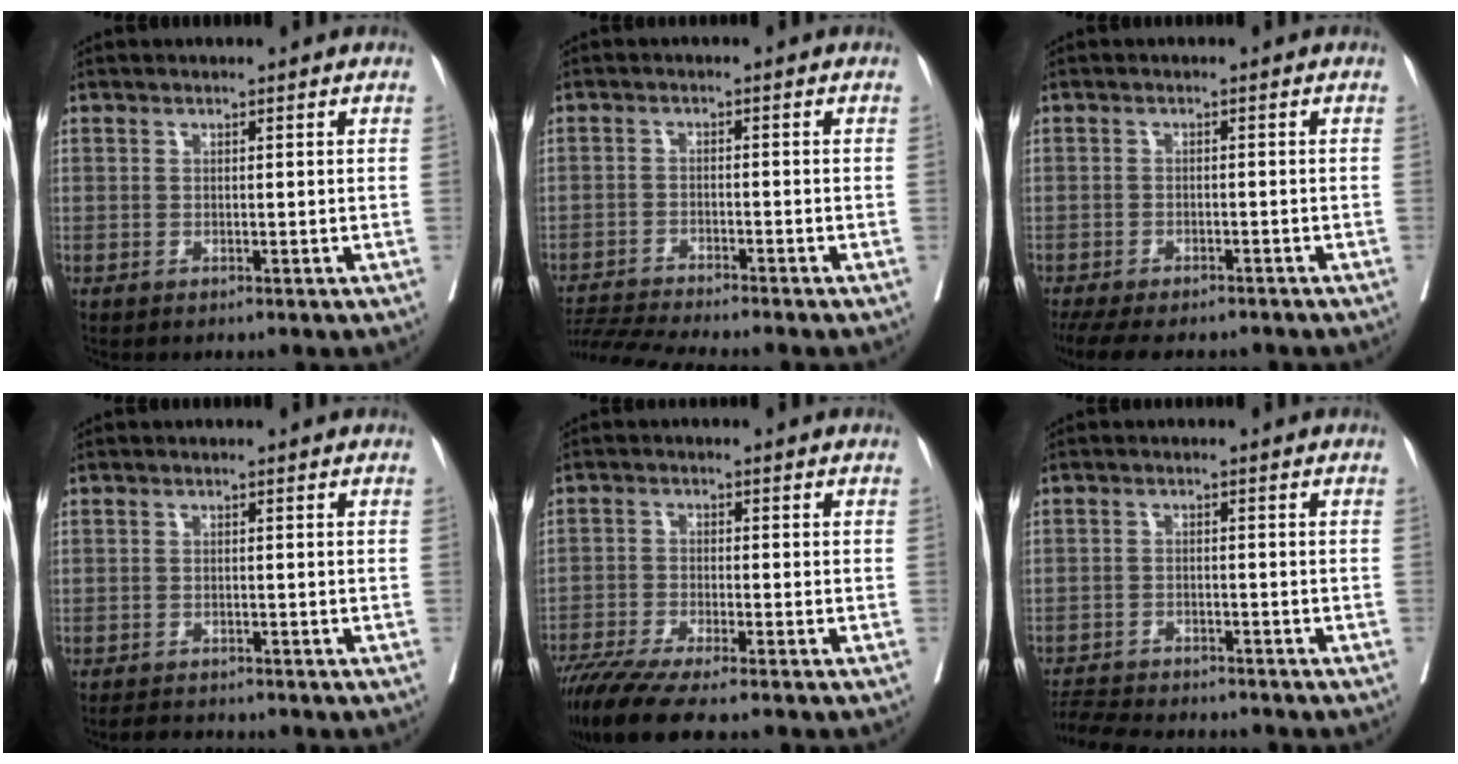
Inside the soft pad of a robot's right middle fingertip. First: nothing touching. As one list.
[{"total": 8.1, "force": [-7.6, -1.2, 2.5], "torque": [-0.036, -0.009, -0.128]}, {"total": 12.4, "force": [-10.4, 4.0, 5.5], "torque": [-0.110, -0.011, -0.138]}, {"total": 2.8, "force": [-2.7, 0.7, 0.6], "torque": [-0.008, -0.009, -0.042]}, {"total": 9.9, "force": [-8.2, 0.3, 5.6], "torque": [-0.089, -0.024, -0.139]}, {"total": 10.2, "force": [-9.6, 1.6, 3.2], "torque": [-0.054, -0.003, -0.144]}]